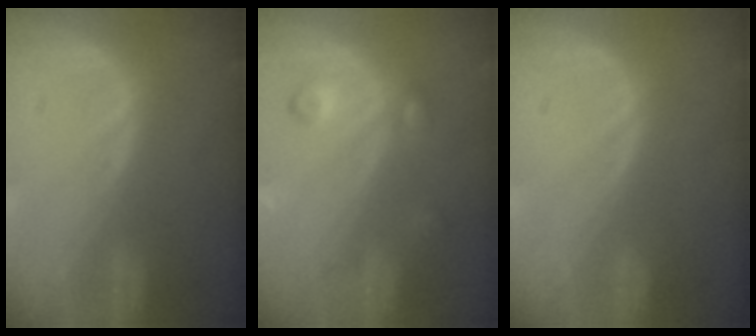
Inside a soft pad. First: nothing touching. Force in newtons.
{"total": 4.2, "press": 4.2, "slide": 0.0}
{"total": 0.0}